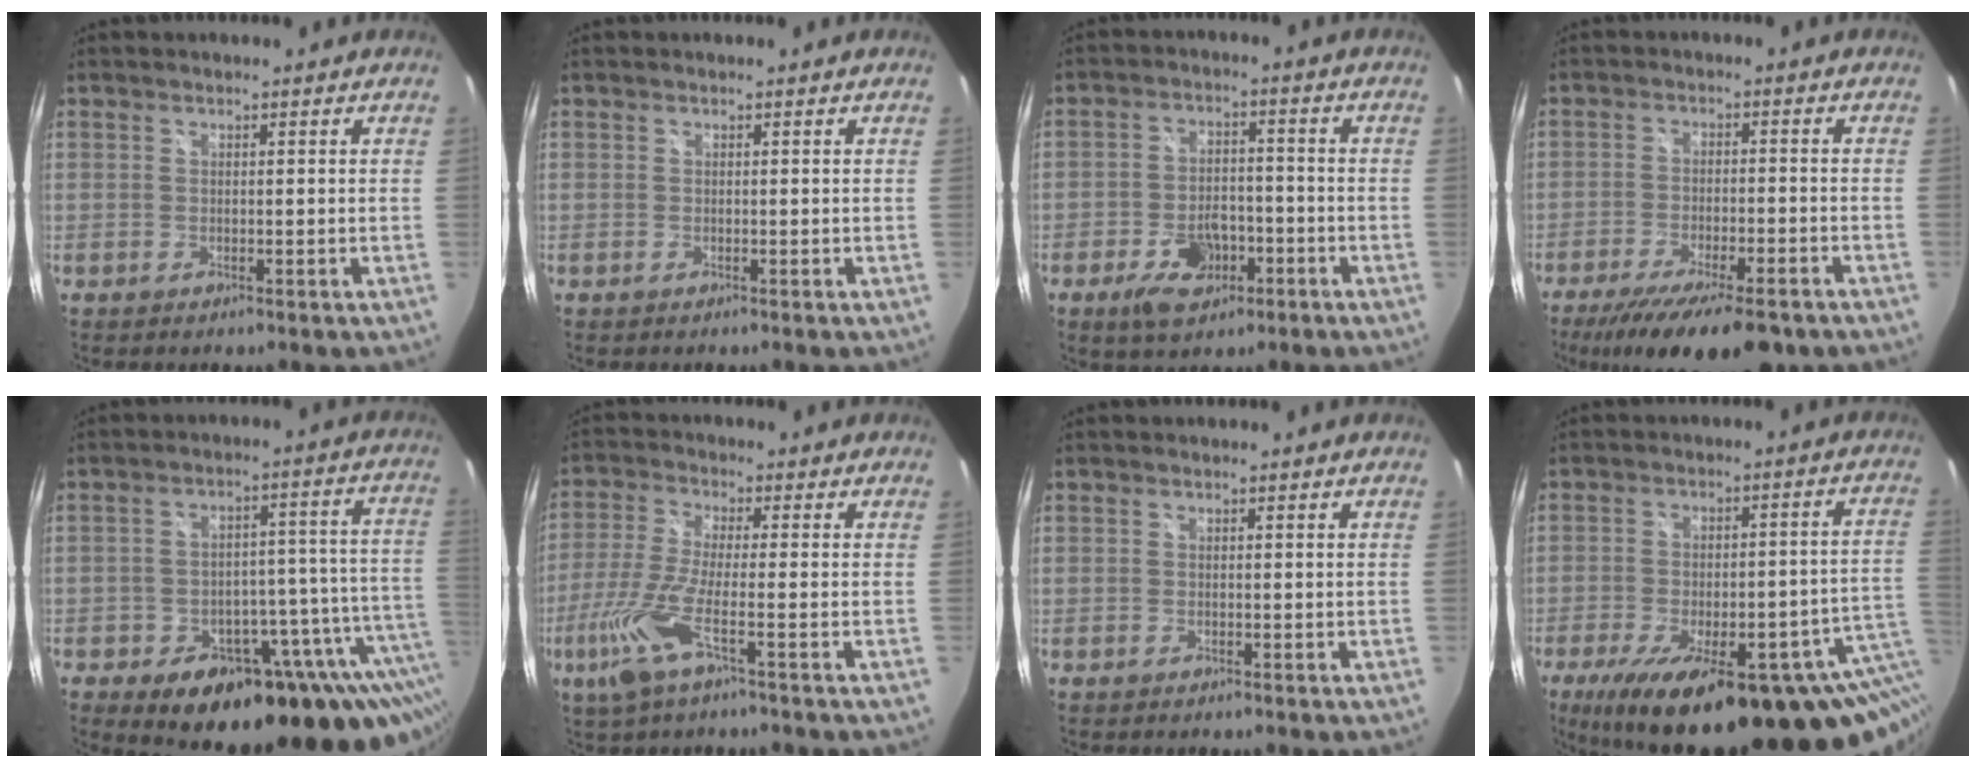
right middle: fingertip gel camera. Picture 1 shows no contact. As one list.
[{"total": 0.0}, {"total": 8.6, "force": [-4.6, 5.1, 5.2], "torque": [-0.112, 0.004, -0.067]}, {"total": 16.2, "force": [-12.0, 4.2, 10.0], "torque": [-0.189, -0.046, -0.182]}, {"total": 24.4, "force": [-12.4, 12.0, 17.3], "torque": [-0.228, -0.008, -0.152]}, {"total": 9.2, "force": [-4.3, 0.8, 8.1], "torque": [-0.190, -0.015, -0.084]}, {"total": 0.0}, {"total": 27.4, "force": [-14.4, 9.1, 21.4], "torque": [-0.312, -0.036, -0.180]}]